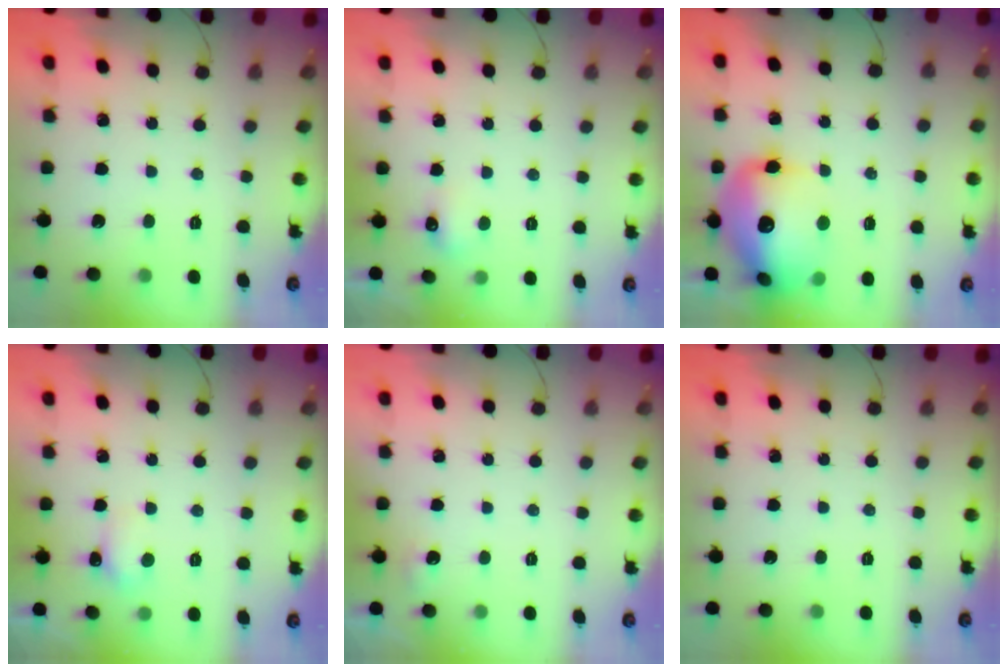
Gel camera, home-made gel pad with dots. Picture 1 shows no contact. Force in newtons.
{"total": 4.7, "press": 4.5, "slide": 1.2}
{"total": 20.7, "press": 20.5, "slide": 3.3}
{"total": 4.1, "press": 4.0, "slide": 1.0}
{"total": 6.5, "press": 3.4, "slide": 5.5}
{"total": 0.0}